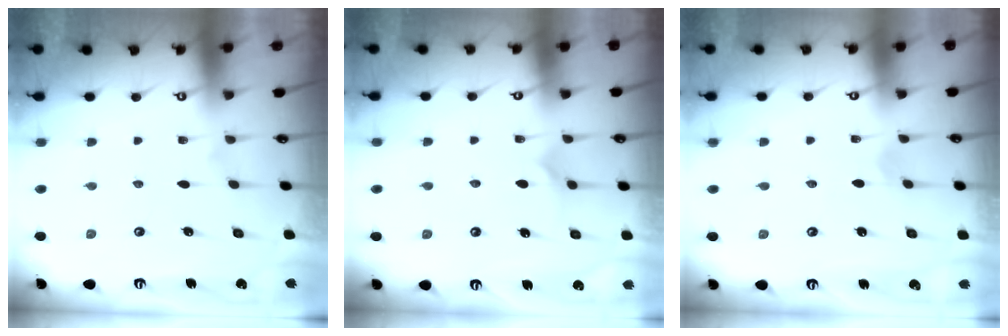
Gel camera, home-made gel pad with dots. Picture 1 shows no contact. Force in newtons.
{"total": 5.1, "press": 5.1, "slide": 0.1}
{"total": 2.0, "press": 2.0, "slide": 0.1}